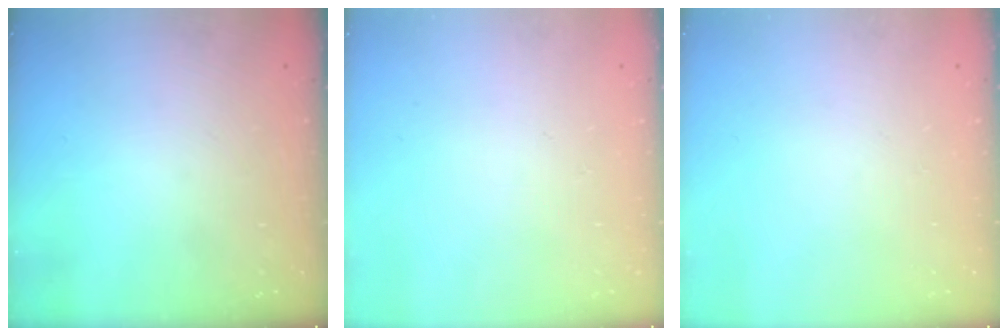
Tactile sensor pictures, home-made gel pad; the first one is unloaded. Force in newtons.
{"total": 0.0}
{"total": 0.0}